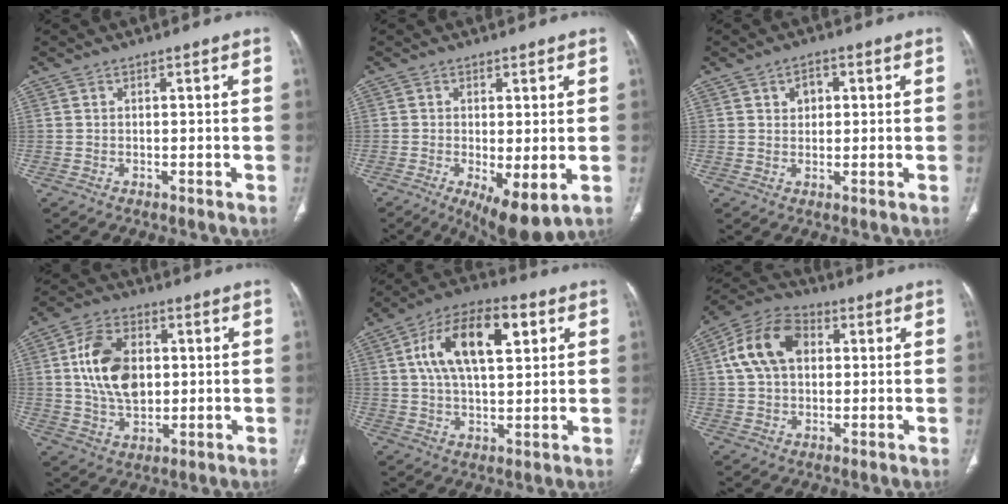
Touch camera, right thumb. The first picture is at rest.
{"total": 8.8, "force": [-2.4, 3.2, 7.9], "torque": [-0.128, -0.019, -0.031]}
{"total": 3.4, "force": [1.1, 2.5, 2.1], "torque": [-0.018, 0.000, 0.017]}
{"total": 13.8, "force": [1.9, 9.0, 10.2], "torque": [-0.169, -0.001, 0.036]}
{"total": 16.8, "force": [5.1, 8.1, 13.8], "torque": [-0.227, 0.009, 0.084]}
{"total": 12.9, "force": [2.9, 8.8, 9.0], "torque": [-0.157, 0.021, 0.043]}